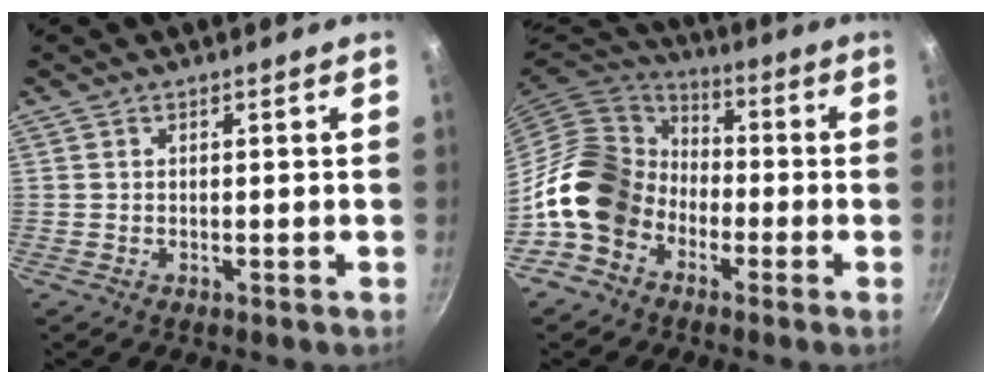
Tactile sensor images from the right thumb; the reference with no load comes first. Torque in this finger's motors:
{"motor_torque": [0.25, 0.59, 1.11, -1.43, 0.11]}